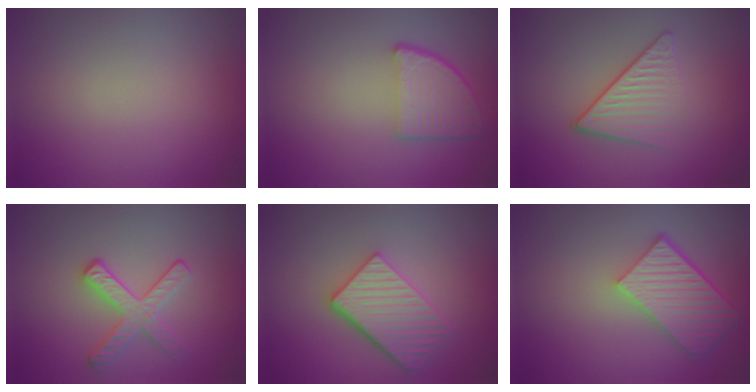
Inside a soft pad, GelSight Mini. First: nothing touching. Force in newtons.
{"total": 4.5, "press": 3.4, "slide": 2.9}
{"total": 4.1, "press": 2.8, "slide": 3.1}
{"total": 2.8, "press": 2.7, "slide": 0.7}
{"total": 4.5, "press": 3.6, "slide": 2.6}
{"total": 5.8, "press": 4.5, "slide": 3.6}